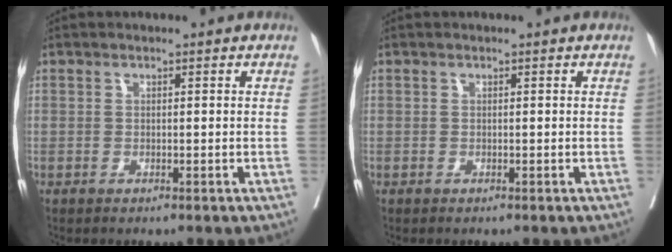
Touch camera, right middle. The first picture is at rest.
{"total": 0.0}